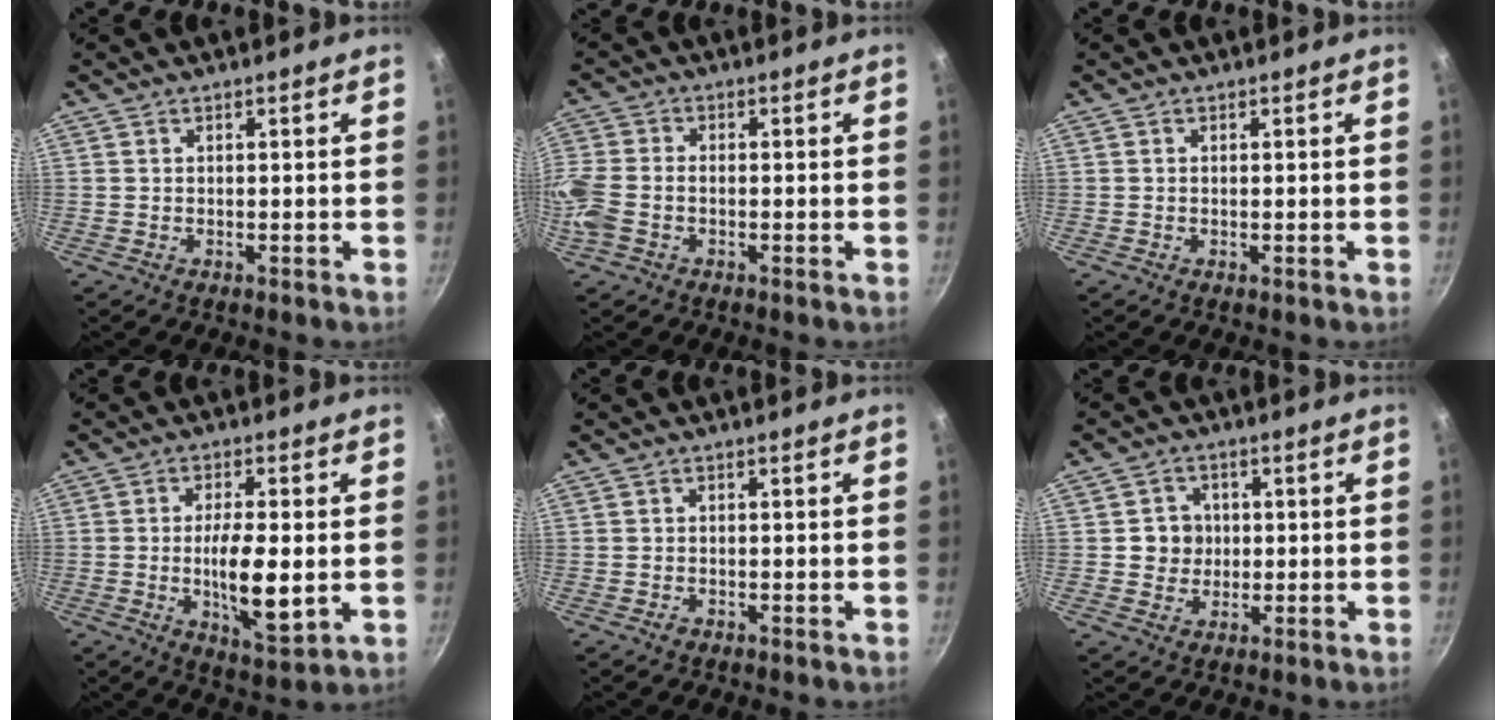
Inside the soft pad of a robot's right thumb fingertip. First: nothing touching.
{"total": 7.7, "force": [-2.4, 5.4, 5.0], "torque": [-0.121, 0.005, -0.063]}
{"total": 0.0}
{"total": 11.0, "force": [-1.2, 3.6, 10.4], "torque": [-0.180, -0.005, -0.015]}
{"total": 1.1, "force": [-0.7, 0.8, 0.4], "torque": [-0.008, 0.003, -0.011]}
{"total": 4.9, "force": [0.3, 4.7, 1.5], "torque": [0.009, 0.003, 0.001]}